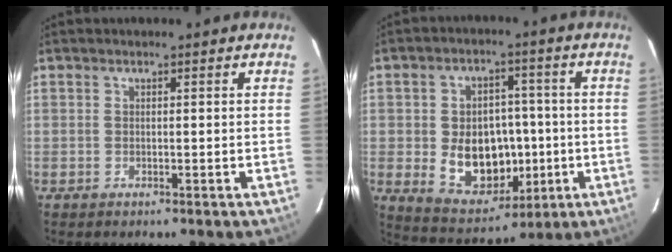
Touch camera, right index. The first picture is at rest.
{"total": 13.4, "force": [-2.0, 10.2, 8.5], "torque": [-0.169, 0.005, -0.004]}